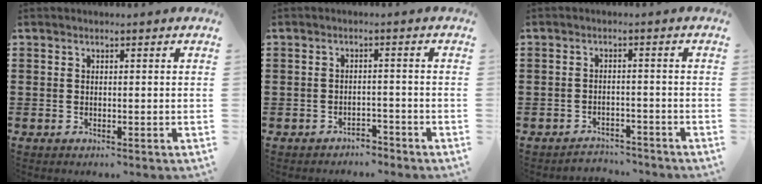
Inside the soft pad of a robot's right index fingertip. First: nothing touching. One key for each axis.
{"total": 2.2, "fx": -2.2, "fy": 0.4, "fz": -0.1, "tx": -0.007, "ty": 0.002, "tz": -0.048}
{"total": 2.7, "fx": -2.6, "fy": 0.5, "fz": -0.2, "tx": -0.004, "ty": 0.002, "tz": -0.059}